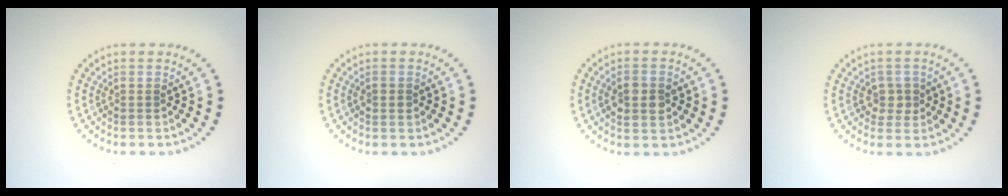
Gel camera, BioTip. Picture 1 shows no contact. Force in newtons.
{"total": 0.9, "press": 0.9, "slide": 0.1}
{"total": 2.9, "press": 2.9, "slide": 0.2}
{"total": 1.5, "press": 1.4, "slide": 0.6}